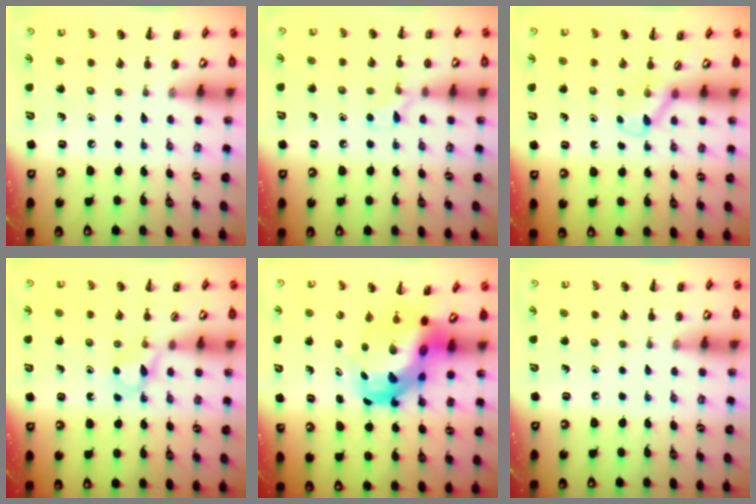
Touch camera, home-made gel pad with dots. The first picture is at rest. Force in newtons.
{"total": 5.8, "press": 5.5, "slide": 1.8}
{"total": 2.6, "press": 2.4, "slide": 0.9}
{"total": 3.8, "press": 3.6, "slide": 1.3}
{"total": 7.0, "press": 6.7, "slide": 2.1}
{"total": 0.0}